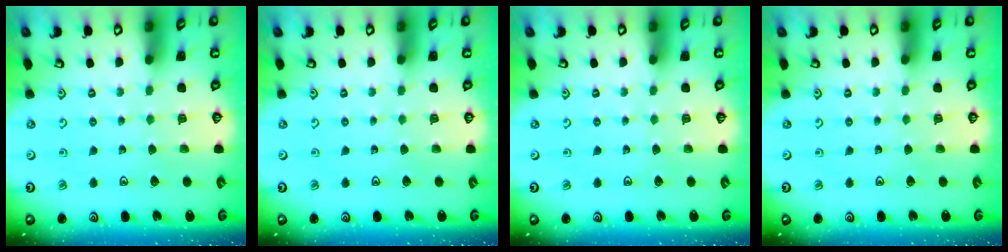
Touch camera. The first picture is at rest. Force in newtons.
{"total": 0.0}
{"total": 0.0}
{"total": 0.0}